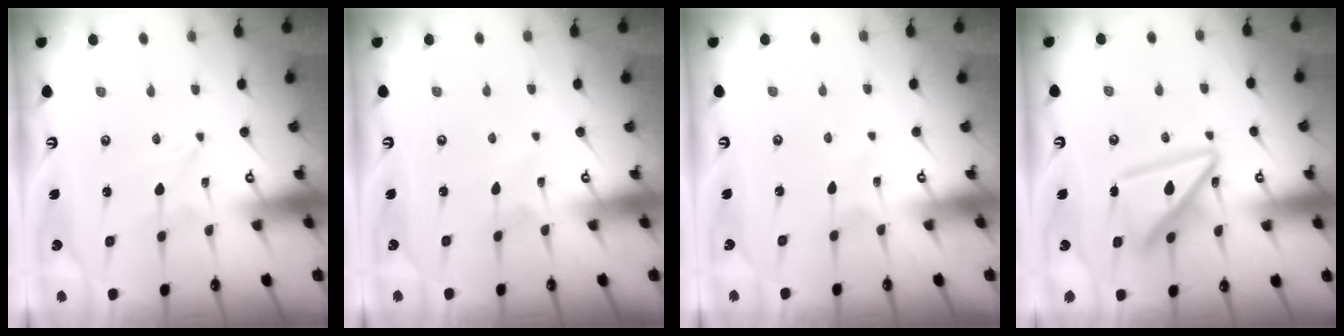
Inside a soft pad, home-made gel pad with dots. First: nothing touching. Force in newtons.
{"total": 2.0, "press": 2.0, "slide": 0.3}
{"total": 2.3, "press": 2.3, "slide": 0.1}
{"total": 15.0, "press": 14.9, "slide": 1.5}